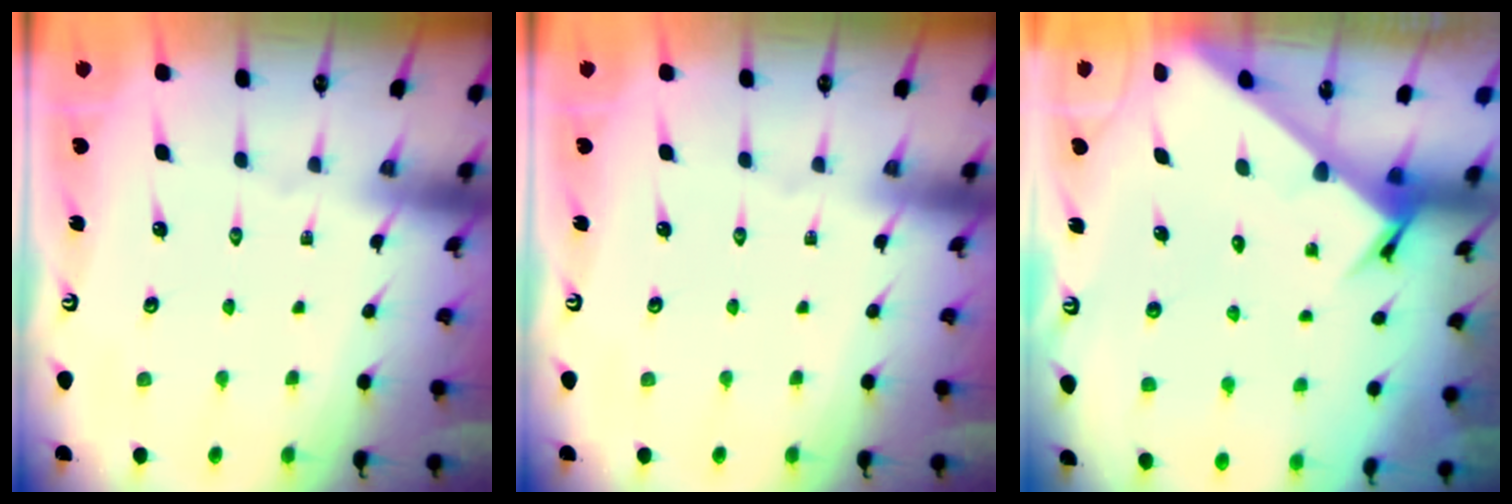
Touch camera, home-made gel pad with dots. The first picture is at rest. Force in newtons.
{"total": 0.0}
{"total": 3.6, "press": 3.6, "slide": 0.2}